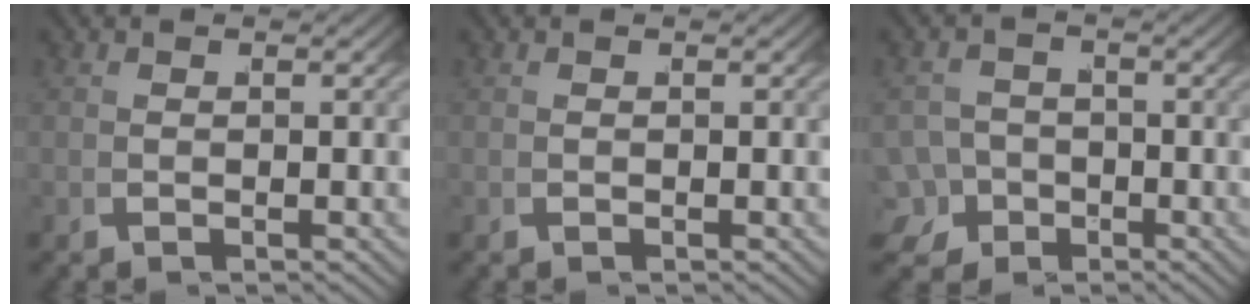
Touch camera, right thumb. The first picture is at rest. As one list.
[{"total": 0.0}, {"total": 4.9, "force": [-2.7, 3.8, 1.7], "torque": [-0.014, -0.021, -0.043]}]